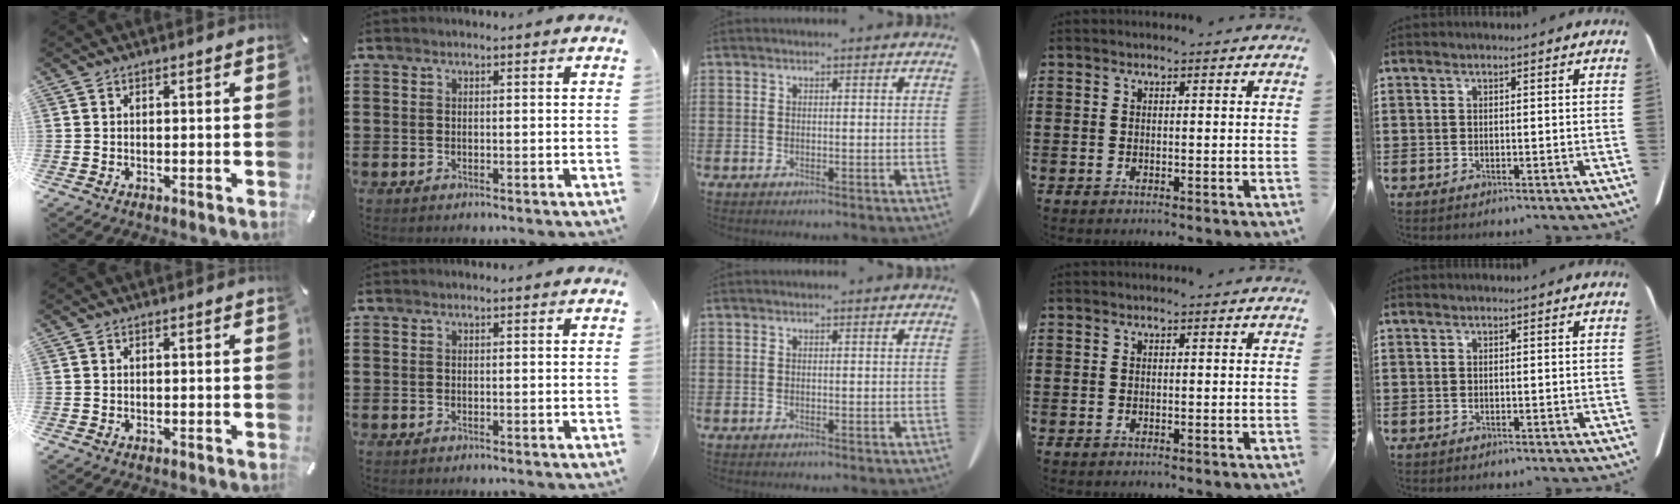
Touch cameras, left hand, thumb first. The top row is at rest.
{}